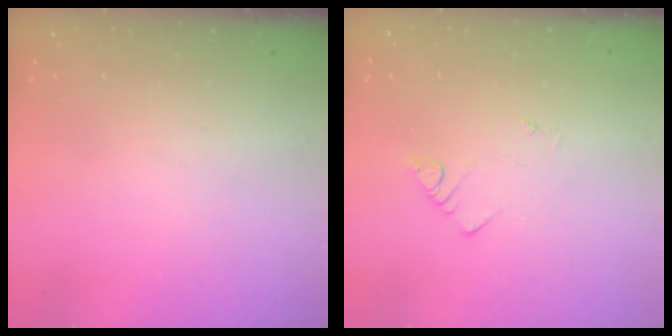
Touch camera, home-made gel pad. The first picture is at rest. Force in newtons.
{"total": 1.9, "press": 1.9, "slide": 0.2}